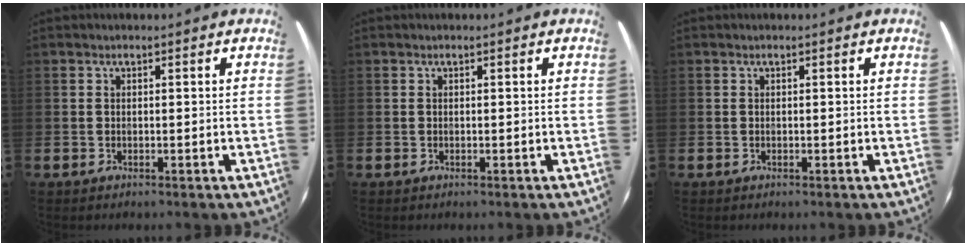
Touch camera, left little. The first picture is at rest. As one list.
[{"total": 0.0}, {"total": 0.0}]